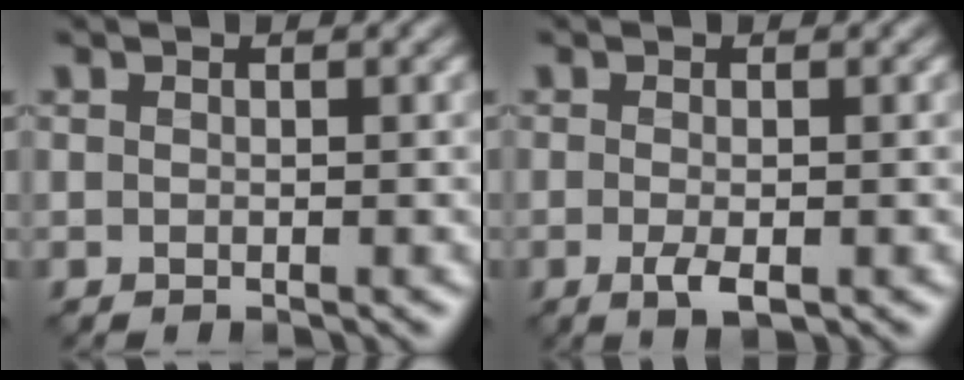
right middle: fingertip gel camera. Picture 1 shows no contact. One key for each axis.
{"total": 2.0, "fx": -0.7, "fy": 0.6, "fz": 1.7, "tx": -0.036, "ty": -0.008, "tz": -0.012}